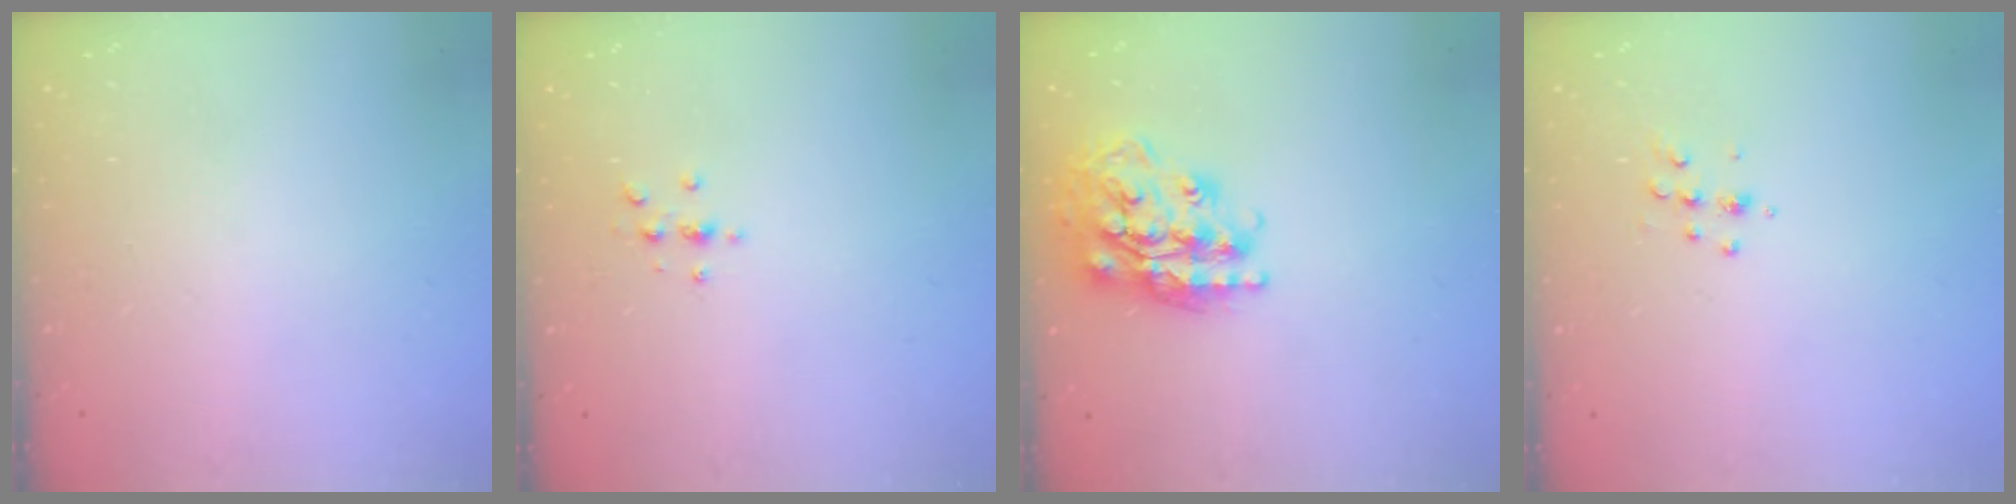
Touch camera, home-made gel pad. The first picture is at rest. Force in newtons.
{"total": 2.2, "press": 2.1, "slide": 0.2}
{"total": 19.6, "press": 19.5, "slide": 1.7}
{"total": 5.4, "press": 5.4, "slide": 0.6}